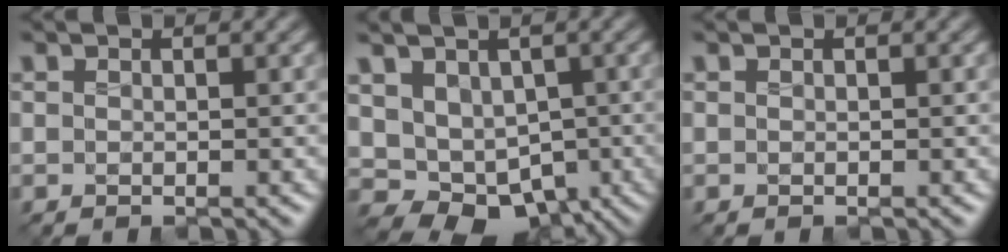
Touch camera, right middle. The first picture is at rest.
{"total": 6.1, "force": [-0.6, 5.2, 3.2], "torque": [-0.051, -0.002, -0.002]}
{"total": 0.0}